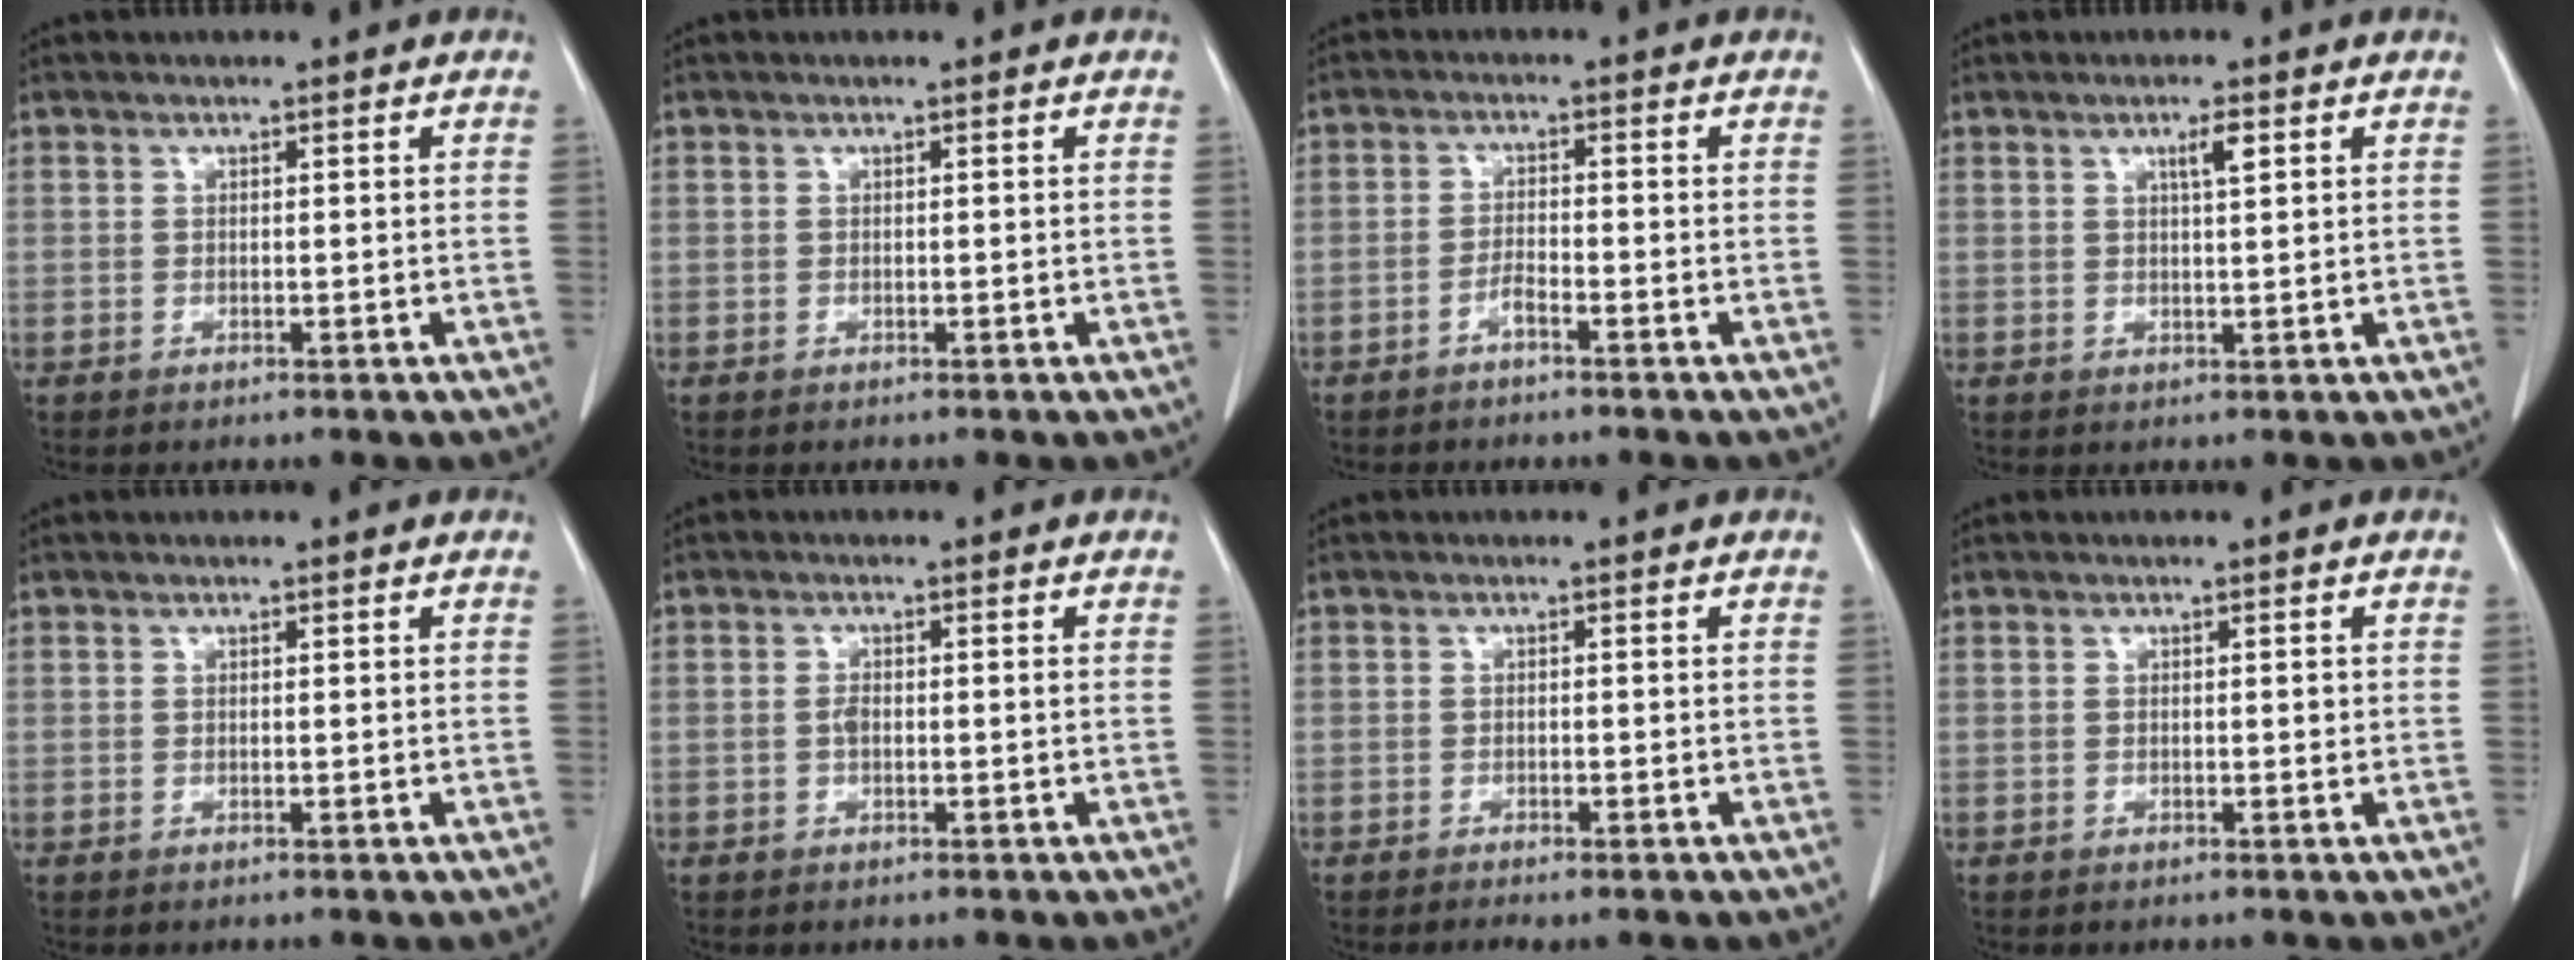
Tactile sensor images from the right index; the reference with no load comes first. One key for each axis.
{"total": 0.0}
{"total": 1.9, "fx": -1.5, "fy": 0.1, "fz": 1.3, "tx": -0.025, "ty": 0.004, "tz": -0.029}
{"total": 2.5, "fx": 1.2, "fy": 0.2, "fz": 2.2, "tx": -0.040, "ty": -0.001, "tz": 0.019}
{"total": 0.0}
{"total": 1.6, "fx": -0.2, "fy": 0.6, "fz": 1.4, "tx": -0.031, "ty": 0.001, "tz": -0.002}
{"total": 2.3, "fx": -1.8, "fy": 0.3, "fz": 1.4, "tx": -0.020, "ty": -0.006, "tz": -0.024}
{"total": 0.6, "fx": 0.1, "fy": 0.2, "fz": 0.6, "tx": -0.007, "ty": 0.000, "tz": 0.001}